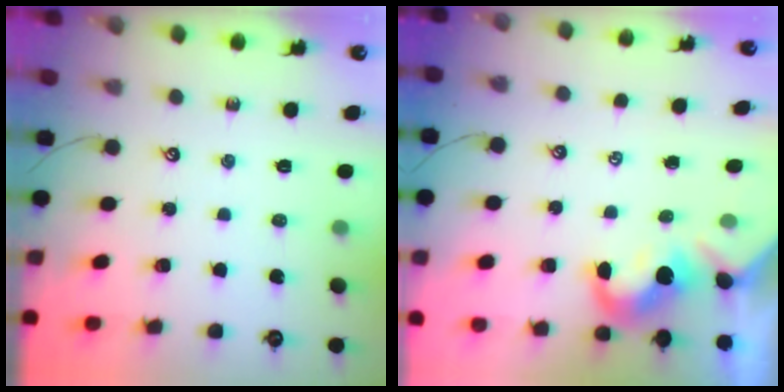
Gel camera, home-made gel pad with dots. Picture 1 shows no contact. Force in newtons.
{"total": 1.9, "press": 1.7, "slide": 0.7}